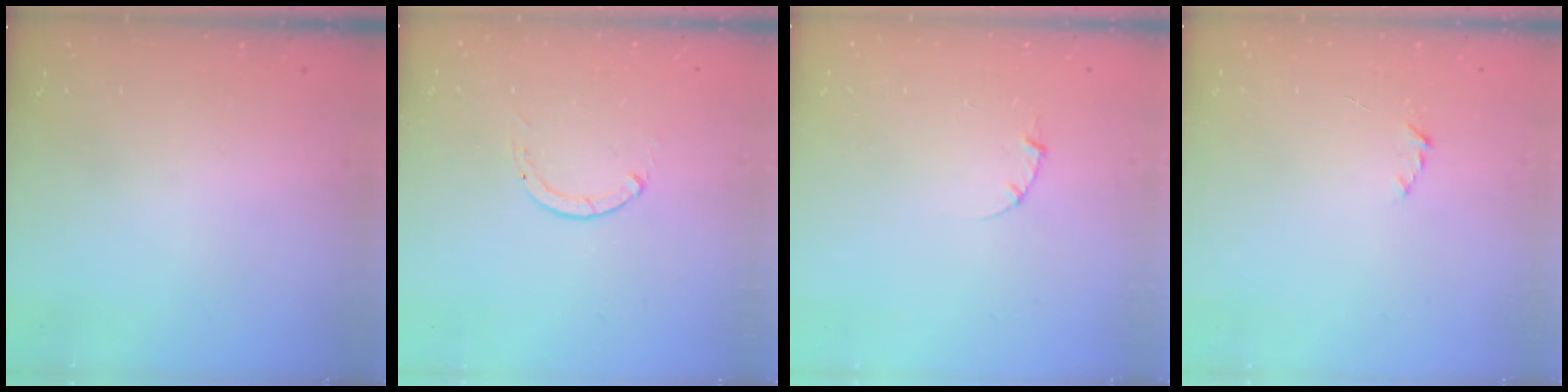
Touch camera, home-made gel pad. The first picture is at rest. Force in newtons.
{"total": 0.0}
{"total": 1.0, "press": 1.0, "slide": 0.3}
{"total": 1.9, "press": 1.9, "slide": 0.2}